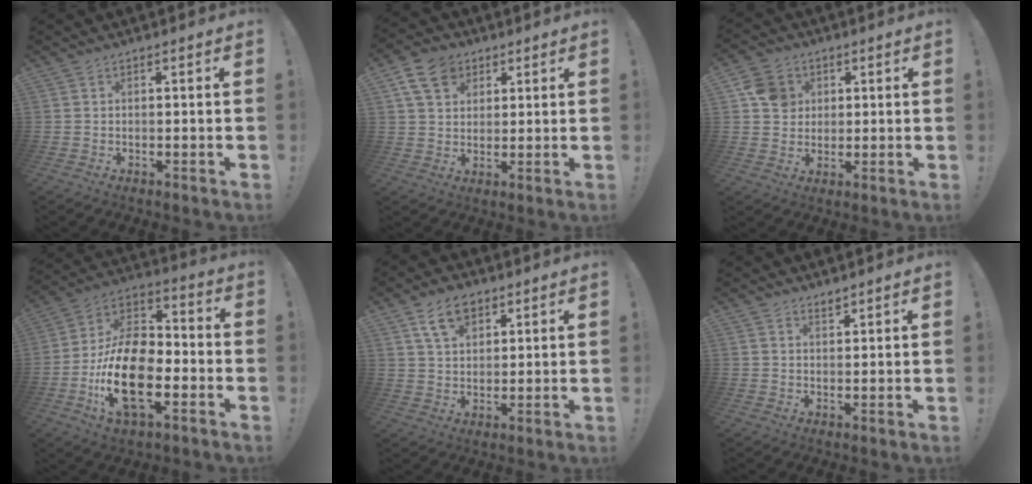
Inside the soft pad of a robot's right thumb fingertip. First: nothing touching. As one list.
[{"total": 10.3, "force": [4.8, 7.8, 4.7], "torque": [-0.078, -0.010, 0.095]}, {"total": 9.1, "force": [2.9, 8.1, 3.0], "torque": [-0.025, -0.004, 0.059]}, {"total": 19.6, "force": [-6.2, 11.1, 14.9], "torque": [-0.296, 0.024, -0.103]}, {"total": 8.9, "force": [5.0, 5.6, 4.8], "torque": [-0.081, -0.006, 0.094]}, {"total": 1.9, "force": [1.7, 0.5, 0.5], "torque": [0.000, -0.013, 0.030]}]